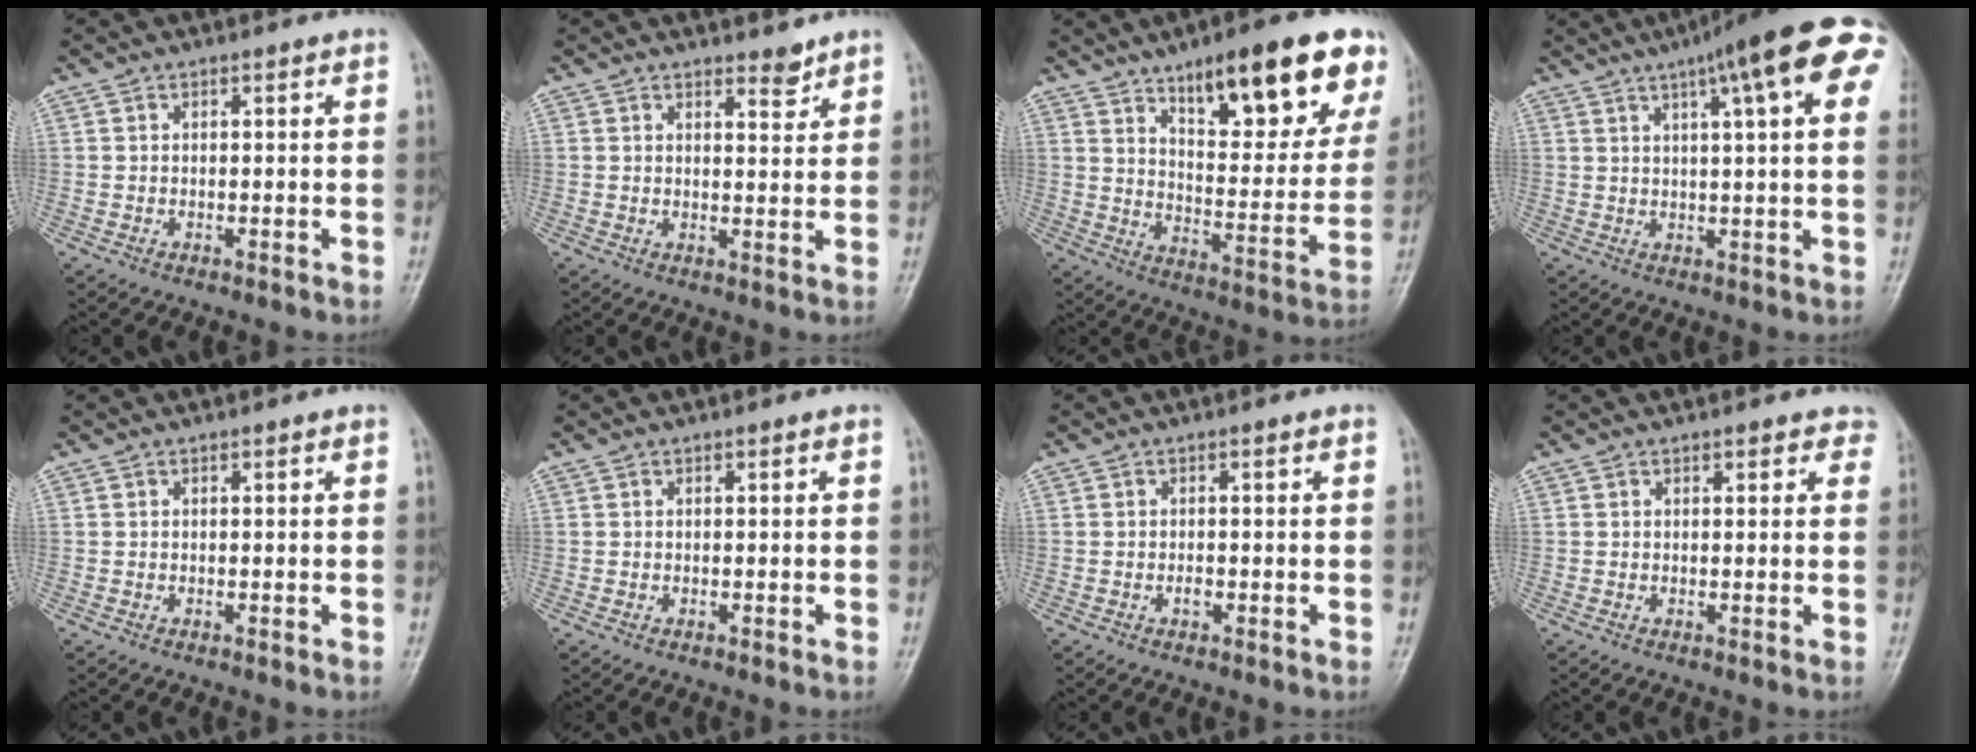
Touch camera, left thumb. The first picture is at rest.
{"total": 2.8, "force": [2.4, 1.0, 1.0], "torque": [-0.003, -0.021, 0.037]}
{"total": 22.5, "force": [13.3, 7.4, 16.6], "torque": [-0.187, -0.048, 0.196]}
{"total": 20.0, "force": [9.5, 4.0, 17.2], "torque": [-0.240, 0.019, 0.115]}
{"total": 0.0}
{"total": 0.0}
{"total": 1.0, "force": [-0.4, 0.6, 0.7], "torque": [-0.010, 0.001, -0.008]}
{"total": 2.7, "force": [2.0, 1.4, 1.0], "torque": [0.019, -0.003, 0.013]}